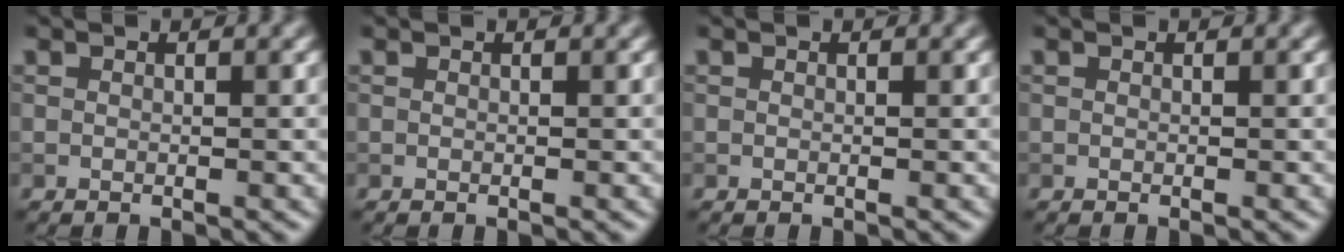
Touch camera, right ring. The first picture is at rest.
{"total": 0.0}
{"total": 0.0}
{"total": 0.0}